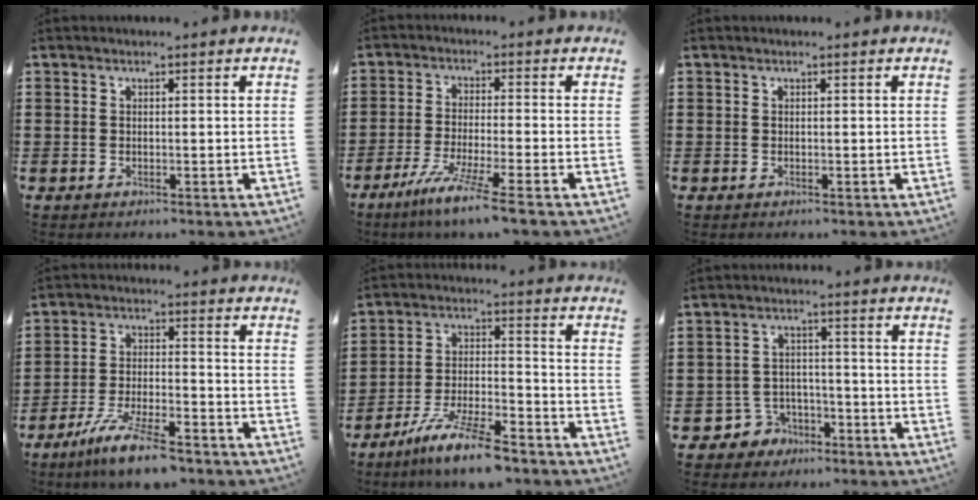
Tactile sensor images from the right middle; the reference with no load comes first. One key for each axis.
{"total": 6.4, "fx": -5.0, "fy": -0.6, "fz": 4.1, "tx": -0.077, "ty": -0.017, "tz": -0.090}
{"total": 0.0}
{"total": 8.5, "fx": -6.7, "fy": 1.0, "fz": 5.0, "tx": -0.108, "ty": -0.006, "tz": -0.129}
{"total": 9.4, "fx": -7.8, "fy": 0.8, "fz": 5.2, "tx": -0.108, "ty": 0.002, "tz": -0.150}
{"total": 4.0, "fx": -3.2, "fy": 2.4, "fz": 0.4, "tx": -0.034, "ty": 0.003, "tz": -0.071}